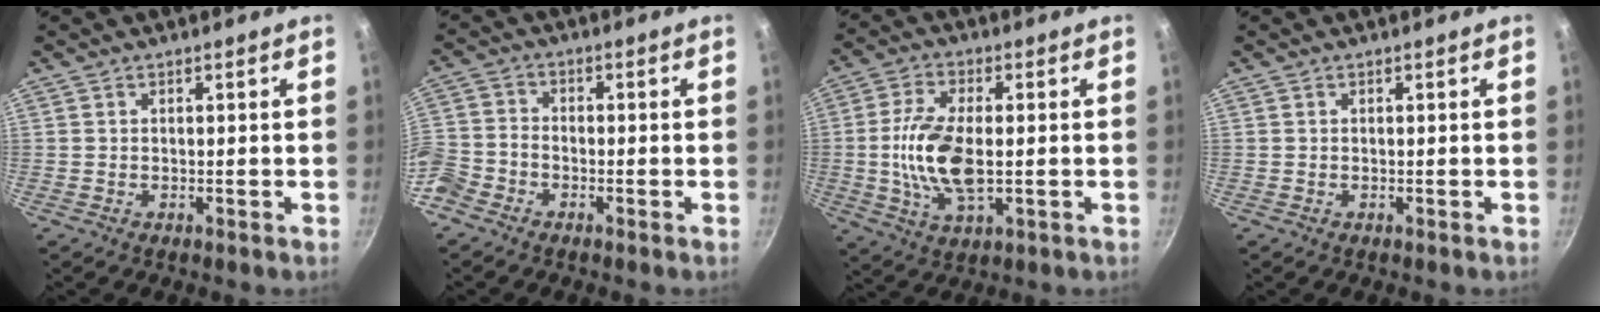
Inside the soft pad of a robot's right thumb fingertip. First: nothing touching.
{"total": 7.6, "force": [-4.7, 4.9, 3.5], "torque": [-0.078, 0.038, -0.113]}
{"total": 11.9, "force": [-0.7, 5.7, 10.5], "torque": [-0.209, 0.004, -0.018]}
{"total": 0.0}